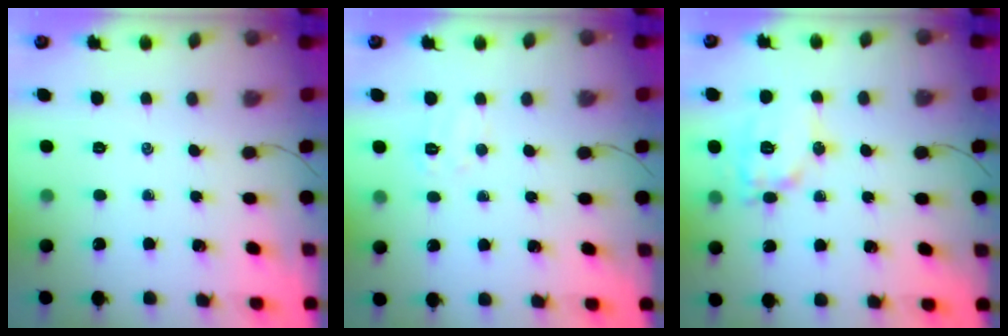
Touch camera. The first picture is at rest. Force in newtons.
{"total": 5.0, "press": 4.9, "slide": 1.1}
{"total": 11.7, "press": 11.7, "slide": 0.6}